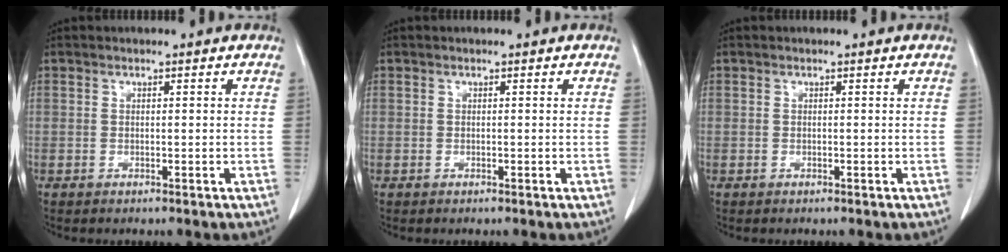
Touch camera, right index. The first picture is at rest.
{"total": 0.0}
{"total": 0.0}